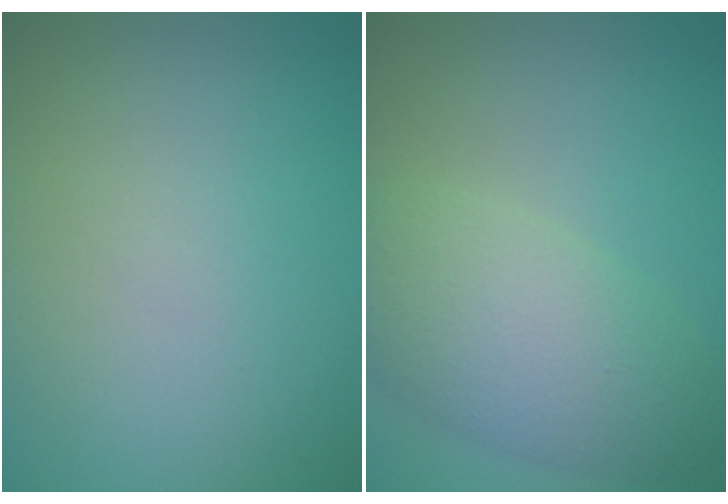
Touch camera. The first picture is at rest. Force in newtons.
{"total": 6.1, "press": 6.1, "slide": 0.1}